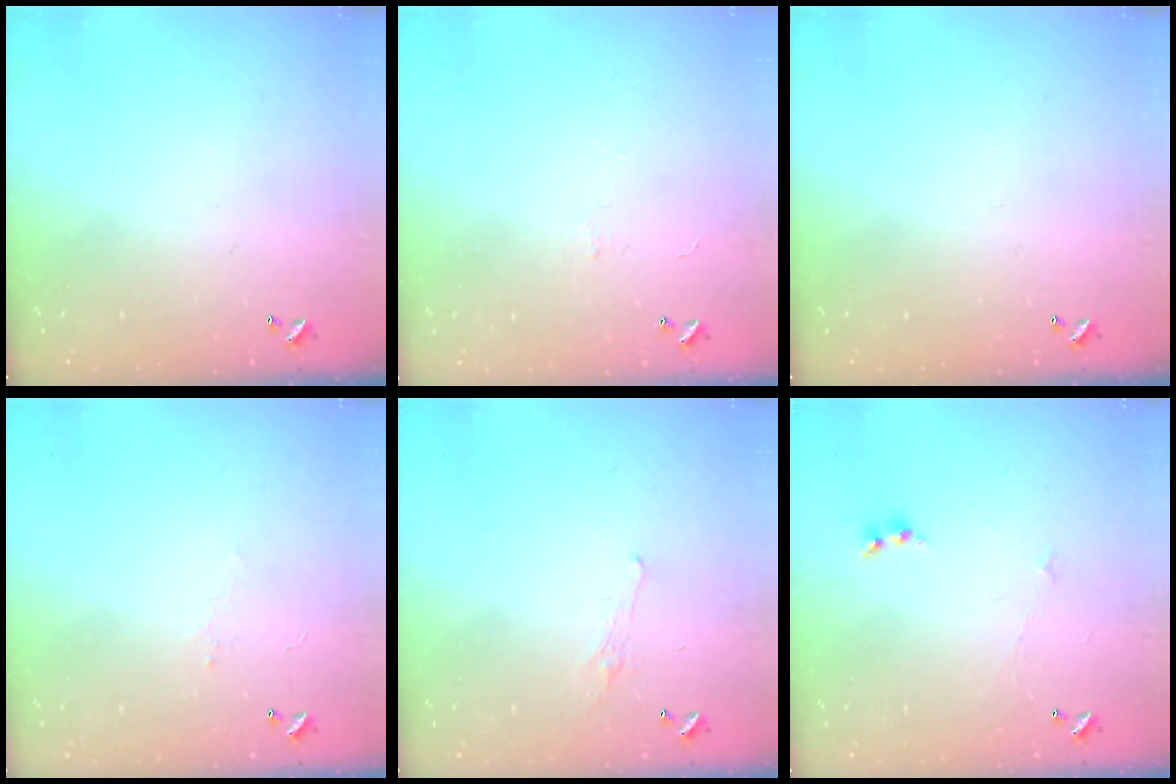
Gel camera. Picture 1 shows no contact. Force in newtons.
{"total": 0.6, "press": 0.5, "slide": 0.4}
{"total": 0.0}
{"total": 2.0, "press": 1.9, "slide": 0.7}
{"total": 0.5, "press": 0.2, "slide": 0.5}
{"total": 1.2, "press": 1.1, "slide": 0.4}